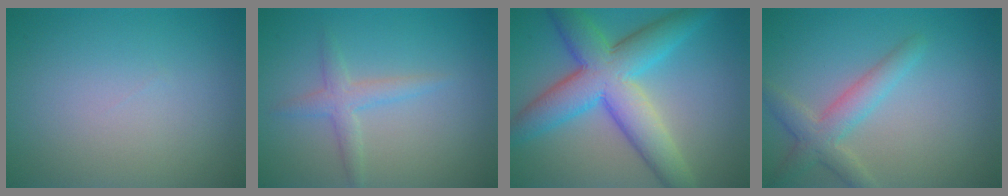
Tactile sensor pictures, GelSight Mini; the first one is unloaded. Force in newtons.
{"total": 2.1, "press": 2.1, "slide": 0.1}
{"total": 9.0, "press": 9.0, "slide": 0.0}
{"total": 3.3, "press": 3.3, "slide": 0.2}